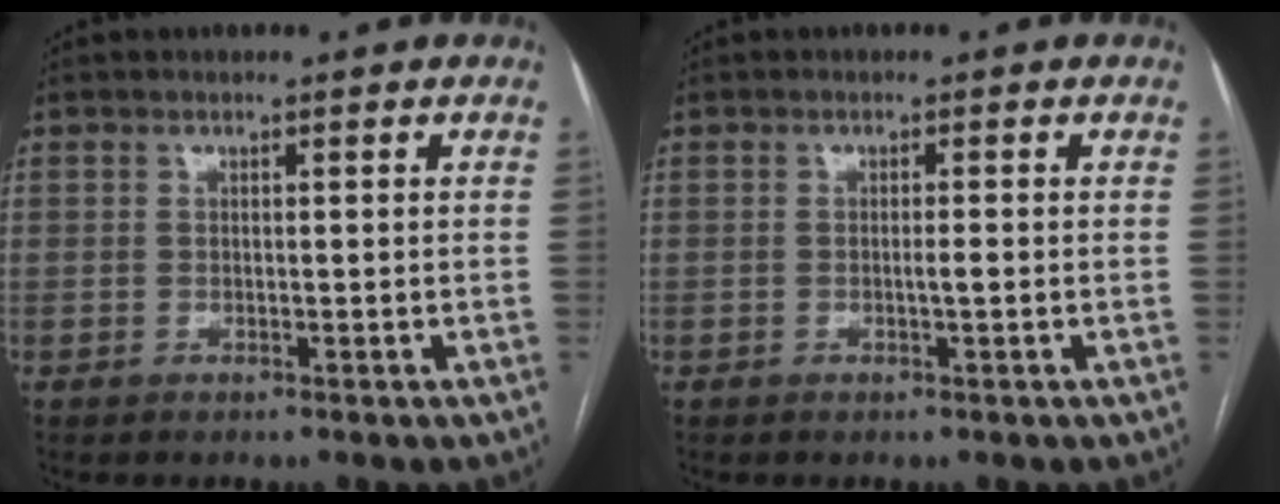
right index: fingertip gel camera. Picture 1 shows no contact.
{"total": 1.1, "force": [-0.2, -0.1, 1.1], "torque": [-0.020, -0.001, -0.005]}